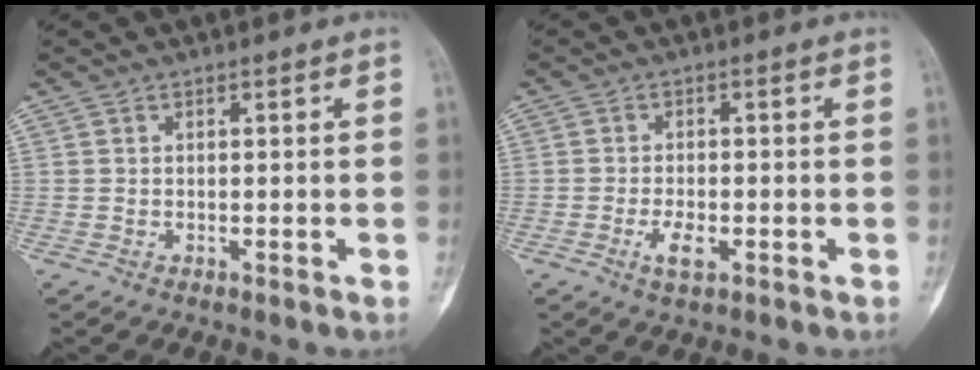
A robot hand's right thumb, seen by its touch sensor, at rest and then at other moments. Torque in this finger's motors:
{"motor_torque": [0.12, 0.03, 0.00, 0.17, 0.01]}